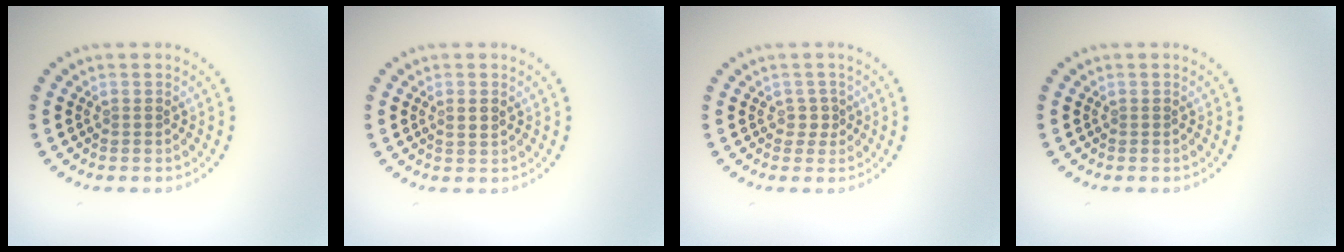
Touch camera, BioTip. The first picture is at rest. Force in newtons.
{"total": 1.3, "press": 1.2, "slide": 0.3}
{"total": 1.3, "press": 0.9, "slide": 0.8}
{"total": 0.0}